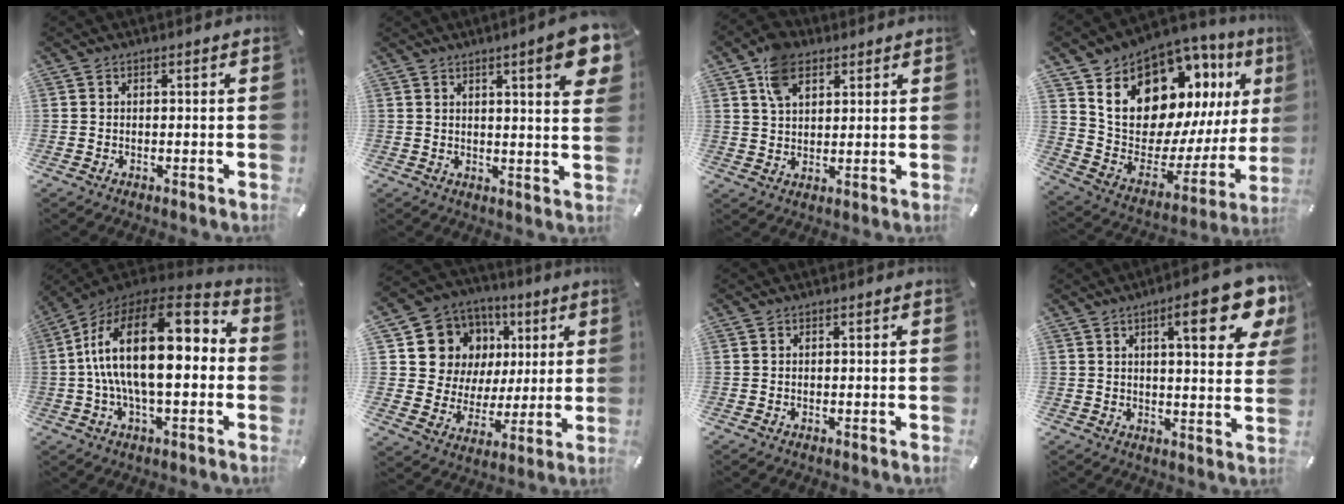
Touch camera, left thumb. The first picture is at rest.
{"total": 9.3, "force": [4.6, 1.5, 7.9], "torque": [-0.114, -0.022, 0.070]}
{"total": 8.2, "force": [4.2, 5.3, 4.6], "torque": [-0.087, 0.002, 0.081]}
{"total": 17.7, "force": [9.5, 12.1, 8.9], "torque": [-0.141, -0.088, 0.180]}
{"total": 21.9, "force": [1.1, 11.1, 18.9], "torque": [-0.351, -0.012, 0.017]}
{"total": 12.5, "force": [4.6, 11.5, 2.0], "torque": [-0.036, -0.045, 0.098]}
{"total": 0.0}
{"total": 15.3, "force": [7.6, 4.7, 12.3], "torque": [-0.162, -0.033, 0.115]}